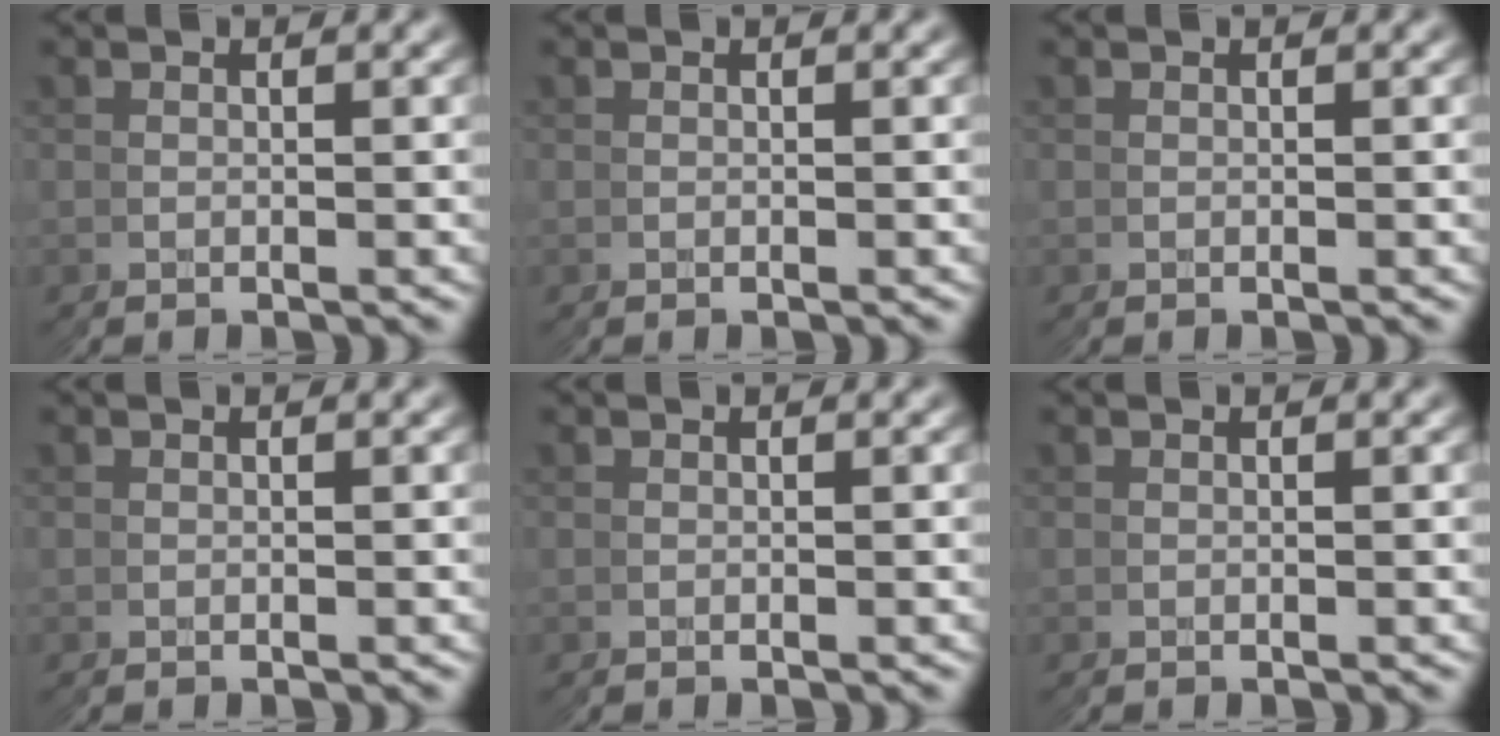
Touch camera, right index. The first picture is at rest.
{"total": 0.0}
{"total": 0.0}
{"total": 0.0}
{"total": 0.0}
{"total": 0.0}